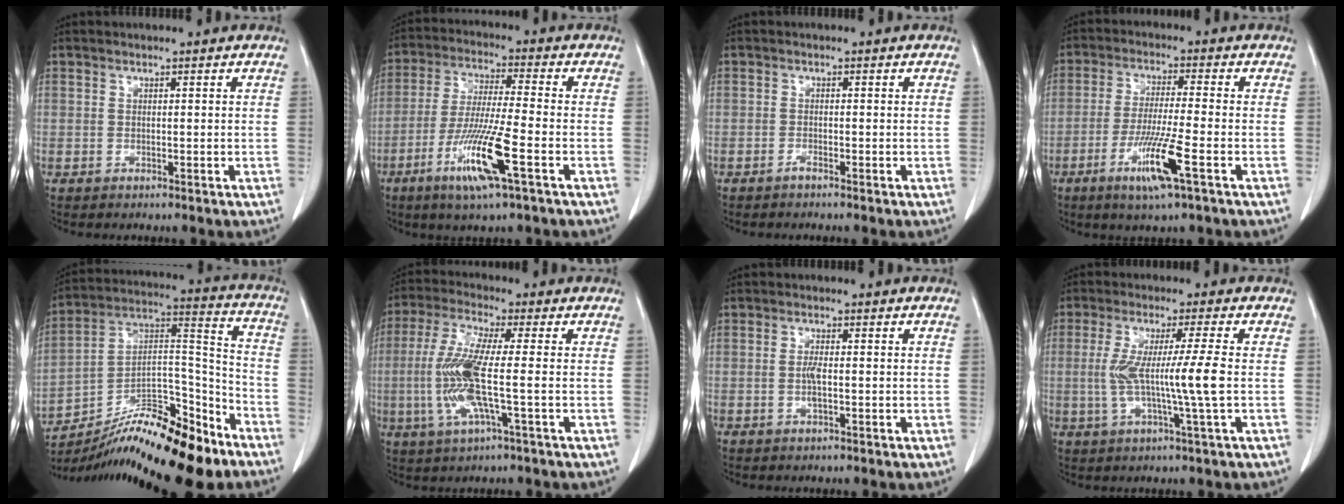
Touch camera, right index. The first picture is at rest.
{"total": 11.6, "force": [-5.1, 0.1, 10.5], "torque": [-0.209, -0.022, -0.098]}
{"total": 0.8, "force": [-0.7, 0.0, 0.3], "torque": [-0.004, 0.001, -0.013]}
{"total": 8.9, "force": [-4.0, -0.4, 7.9], "torque": [-0.155, -0.020, -0.075]}
{"total": 21.0, "force": [-16.0, 4.5, 12.8], "torque": [-0.194, 0.036, -0.265]}
{"total": 10.8, "force": [-1.5, 0.7, 10.7], "torque": [-0.235, -0.005, -0.038]}
{"total": 2.0, "force": [-0.3, 0.4, 1.9], "torque": [-0.047, -0.002, -0.006]}
{"total": 8.8, "force": [-0.5, -1.2, 8.7], "torque": [-0.172, -0.006, -0.009]}